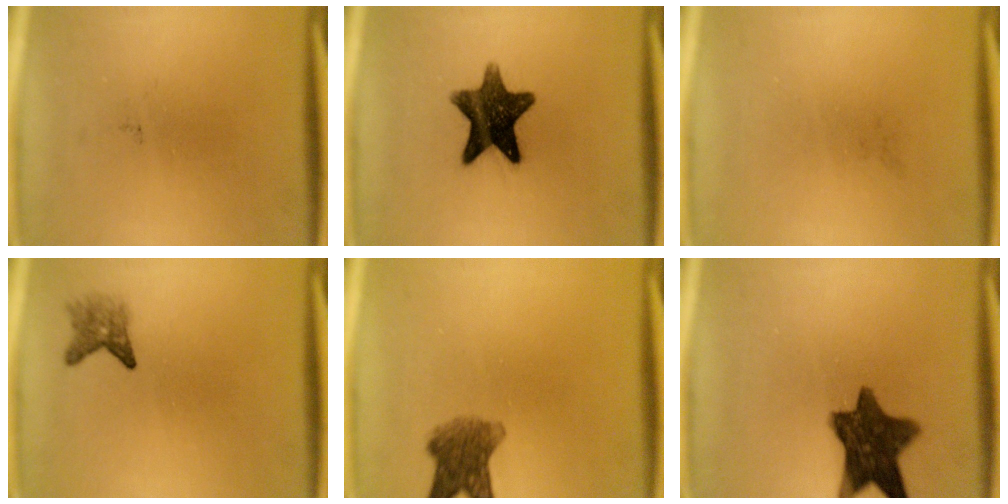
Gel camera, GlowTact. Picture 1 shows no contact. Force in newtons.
{"total": 12.2}
{"total": 0.0}
{"total": 2.4}
{"total": 6.1}
{"total": 11.3}